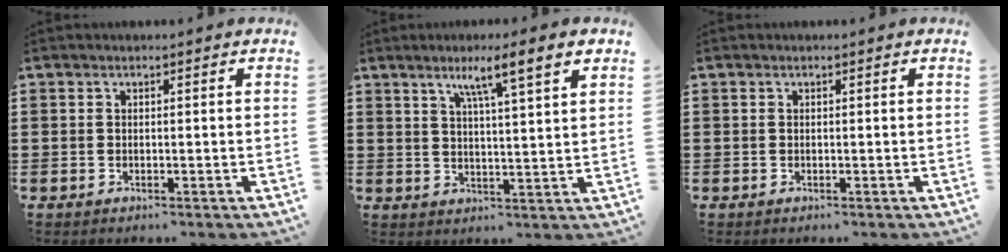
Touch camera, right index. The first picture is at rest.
{"total": 5.8, "force": [3.5, -0.1, 4.6], "torque": [-0.092, -0.005, 0.053]}
{"total": 0.0}